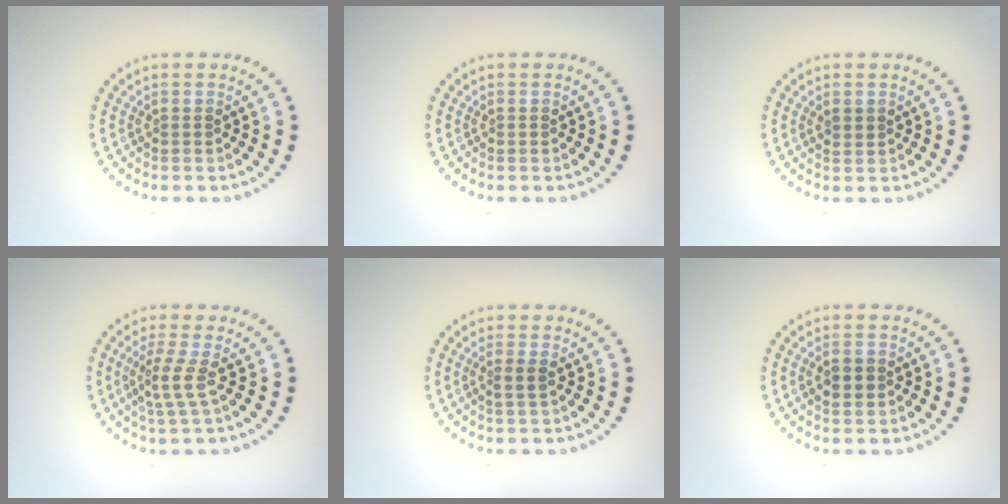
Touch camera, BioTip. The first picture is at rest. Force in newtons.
{"total": 0.0}
{"total": 1.1, "press": 1.0, "slide": 0.5}
{"total": 2.4, "press": 1.6, "slide": 1.8}
{"total": 1.3, "press": 0.9, "slide": 0.9}
{"total": 1.7, "press": 1.7, "slide": 0.3}